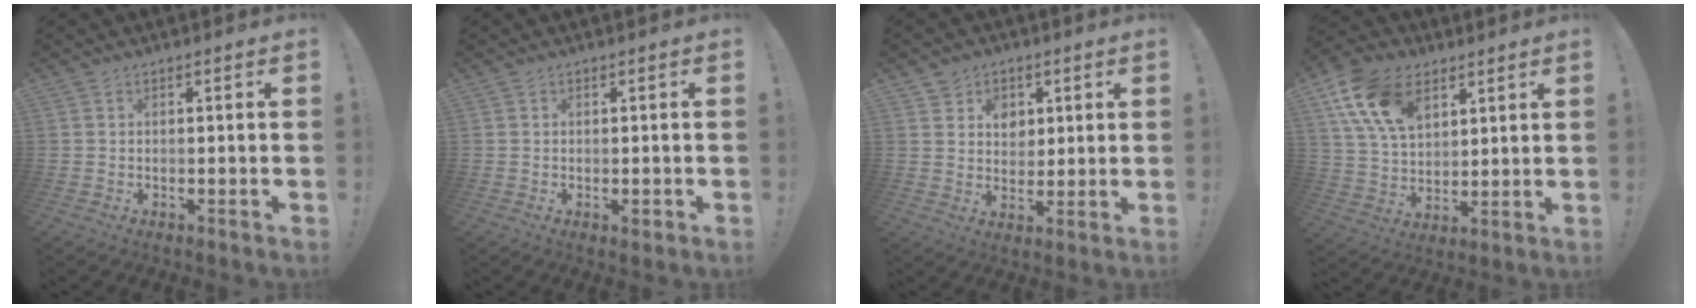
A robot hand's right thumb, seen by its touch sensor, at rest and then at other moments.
{"total": 1.2, "force": [-0.5, 0.6, 1.0], "torque": [-0.010, 0.001, -0.008]}
{"total": 7.2, "force": [3.2, 6.3, 1.5], "torque": [-0.023, -0.020, 0.063]}
{"total": 16.5, "force": [8.3, 10.6, 9.5], "torque": [-0.168, -0.029, 0.159]}